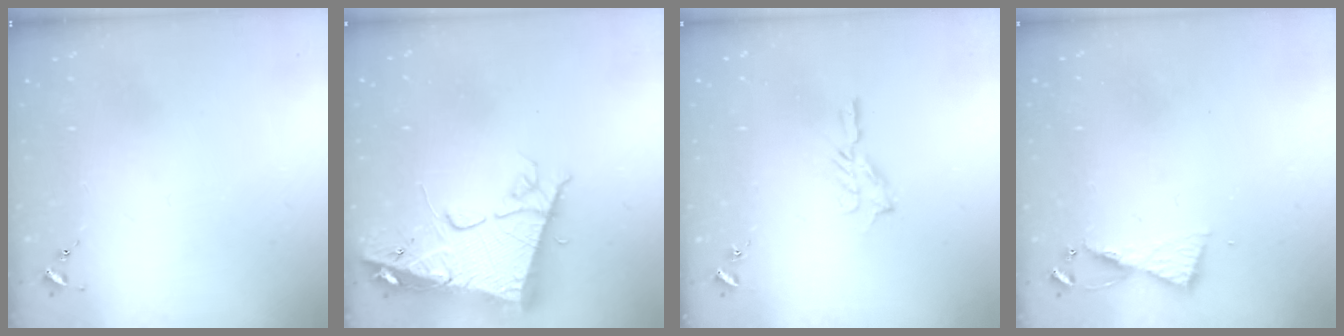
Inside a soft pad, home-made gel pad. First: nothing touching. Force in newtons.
{"total": 18.3, "press": 18.1, "slide": 2.1}
{"total": 5.6, "press": 5.6, "slide": 0.6}
{"total": 6.0, "press": 6.0, "slide": 0.6}